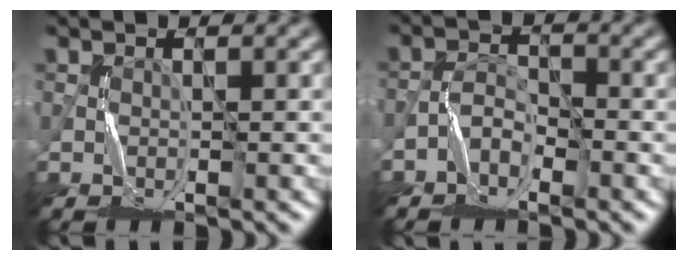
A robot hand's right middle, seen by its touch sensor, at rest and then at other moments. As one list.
[{"total": 1.9, "force": [-1.4, 0.9, 0.9], "torque": [-0.016, 0.009, -0.033]}]